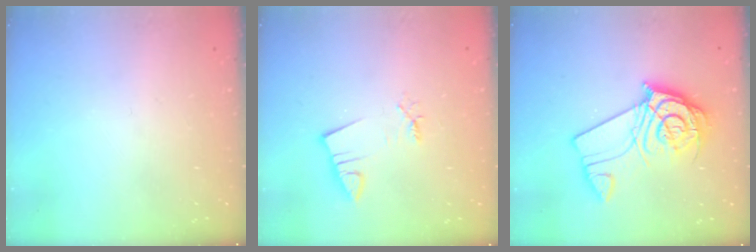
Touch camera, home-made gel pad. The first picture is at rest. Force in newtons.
{"total": 2.4, "press": 2.4, "slide": 0.3}
{"total": 12.1, "press": 12.1, "slide": 1.4}